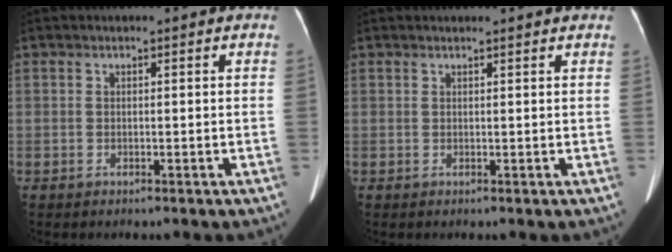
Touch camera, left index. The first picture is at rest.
{"total": 2.3, "force": [2.2, 0.3, 0.6], "torque": [-0.013, 0.014, 0.023]}